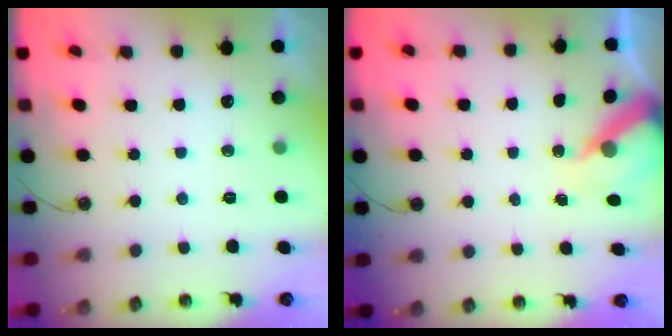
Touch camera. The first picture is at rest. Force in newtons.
{"total": 6.8, "press": 6.7, "slide": 0.6}